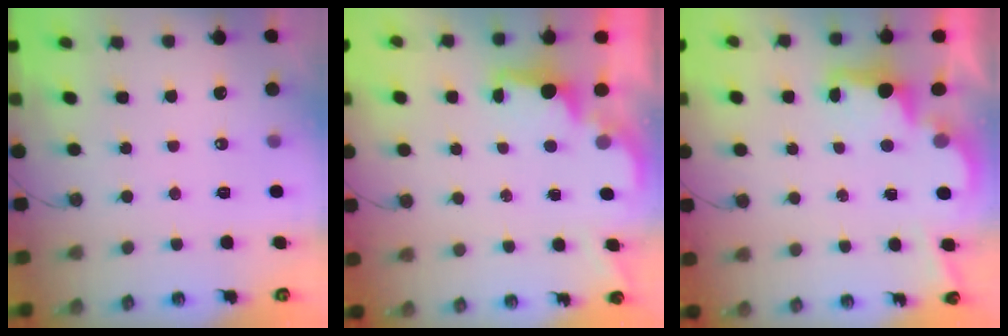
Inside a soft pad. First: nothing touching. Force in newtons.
{"total": 1.6, "press": 1.4, "slide": 0.7}
{"total": 2.6, "press": 2.5, "slide": 0.8}